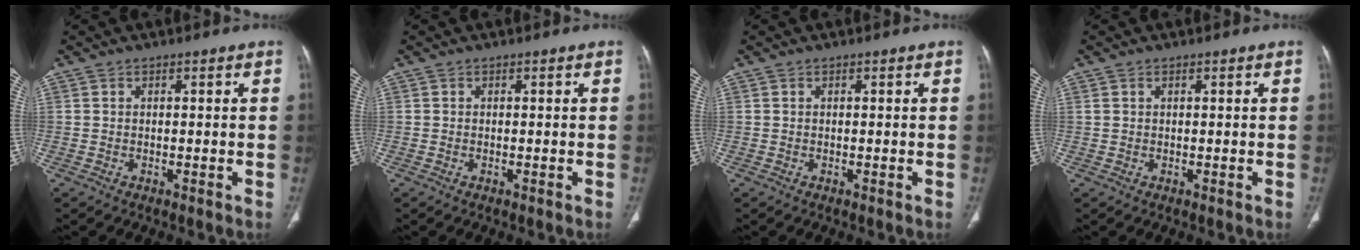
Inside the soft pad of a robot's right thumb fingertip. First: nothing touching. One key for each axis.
{"total": 0.0}
{"total": 0.0}
{"total": 0.7, "fx": 0.3, "fy": 0.4, "fz": 0.4, "tx": -0.010, "ty": 0.010, "tz": 0.009}